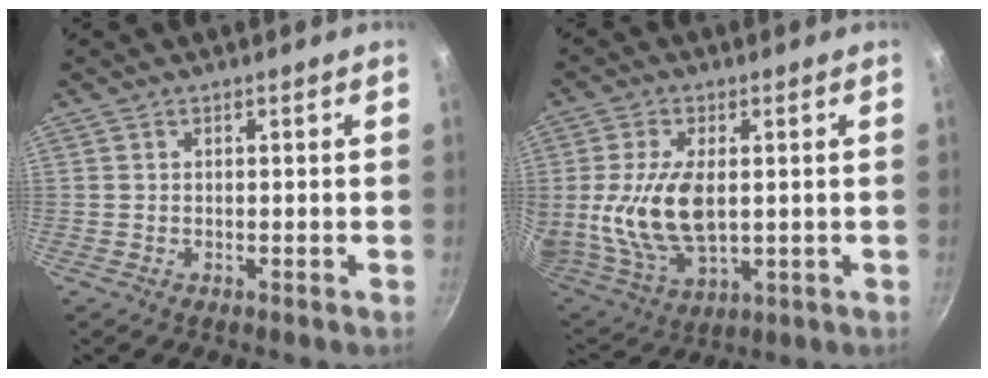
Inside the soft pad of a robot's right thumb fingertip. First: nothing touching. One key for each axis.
{"total": 15.3, "fx": 1.0, "fy": 8.6, "fz": 12.7, "tx": -0.243, "ty": -0.020, "tz": 0.030}